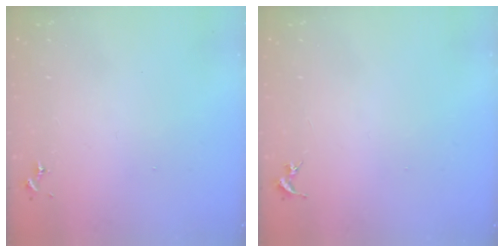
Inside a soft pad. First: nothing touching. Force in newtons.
{"total": 0.0}